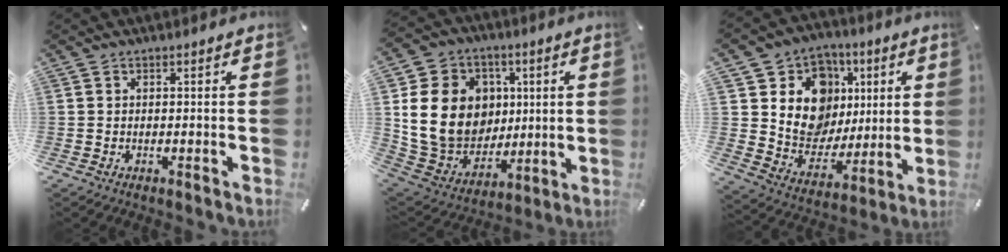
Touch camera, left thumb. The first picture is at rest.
{"total": 19.9, "force": [3.7, 17.0, 9.6], "torque": [-0.180, -0.014, 0.089]}
{"total": 13.9, "force": [3.0, 12.8, 4.5], "torque": [-0.059, -0.032, 0.075]}